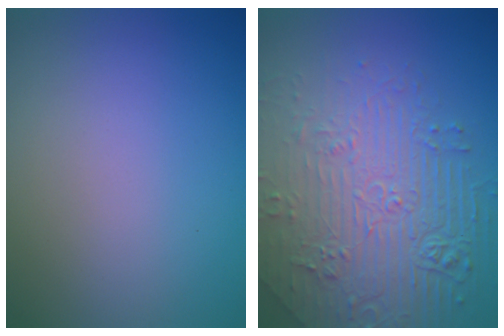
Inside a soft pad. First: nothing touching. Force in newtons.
{"total": 6.9, "press": 5.6, "slide": 4.0}